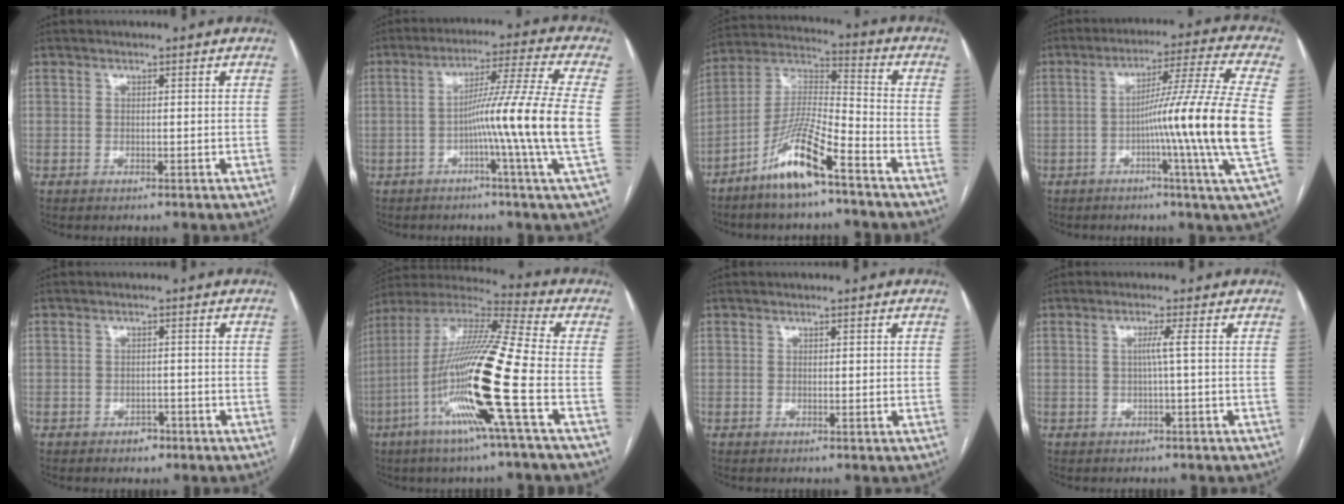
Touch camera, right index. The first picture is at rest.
{"total": 13.1, "force": [-2.5, -3.2, 12.4], "torque": [-0.198, -0.005, -0.048]}
{"total": 12.1, "force": [-7.7, 1.1, 9.2], "torque": [-0.188, -0.011, -0.154]}
{"total": 15.8, "force": [-2.6, -3.4, 15.2], "torque": [-0.238, -0.012, -0.054]}
{"total": 2.0, "force": [-1.3, 1.4, 0.7], "torque": [-0.006, 0.005, -0.014]}
{"total": 20.7, "force": [-6.4, -0.6, 19.7], "torque": [-0.404, -0.024, -0.136]}
{"total": 1.0, "force": [0.2, 0.3, 0.9], "torque": [-0.012, 0.000, 0.003]}
{"total": 1.9, "force": [0.0, -0.7, 1.7], "torque": [-0.030, 0.002, -0.001]}